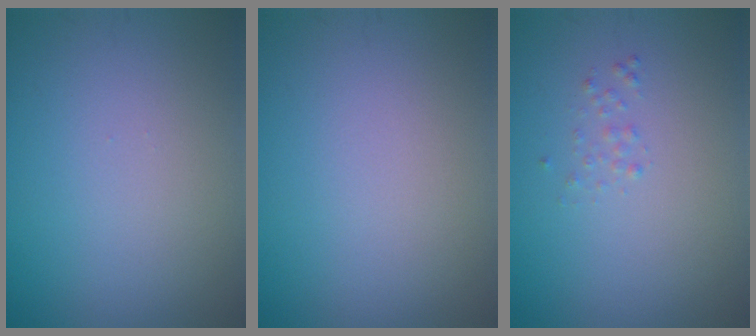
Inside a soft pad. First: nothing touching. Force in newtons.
{"total": 0.0}
{"total": 0.6, "press": 0.6, "slide": 0.0}